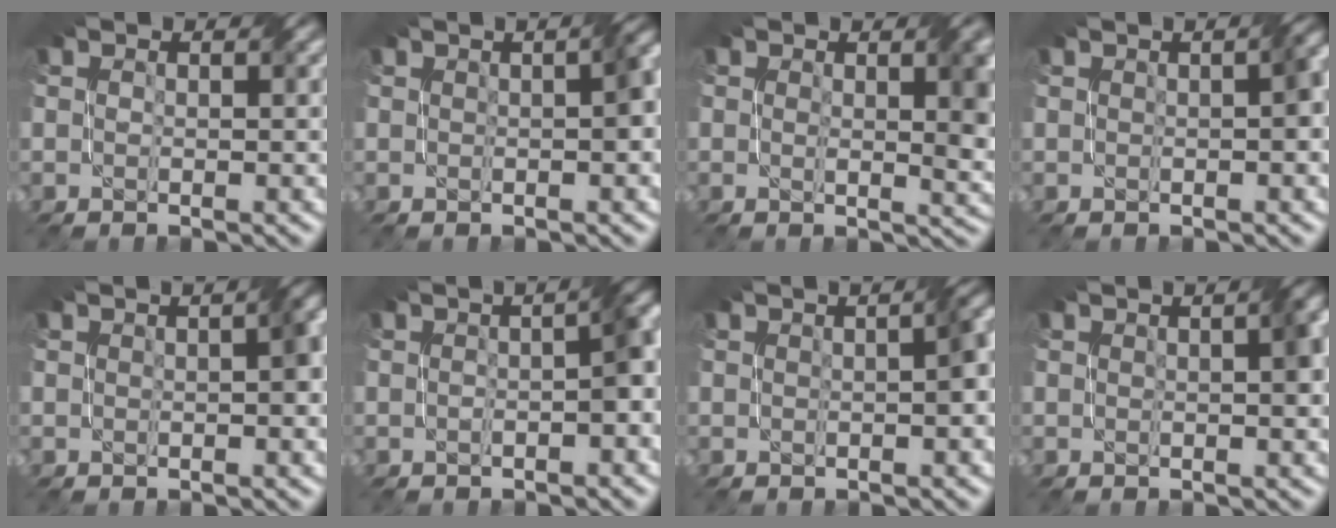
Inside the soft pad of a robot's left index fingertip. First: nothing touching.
{"total": 3.0, "force": [0.3, 0.7, 2.9], "torque": [-0.032, 0.013, 0.007]}
{"total": 4.4, "force": [1.0, 1.3, 4.1], "torque": [-0.050, -0.001, 0.019]}
{"total": 2.6, "force": [0.2, 0.6, 2.6], "torque": [-0.031, 0.011, 0.006]}
{"total": 2.7, "force": [0.3, 0.7, 2.6], "torque": [-0.036, 0.013, 0.004]}
{"total": 4.0, "force": [-0.2, 0.9, 3.8], "torque": [-0.050, 0.016, -0.003]}
{"total": 3.5, "force": [0.3, 0.9, 3.3], "torque": [-0.030, 0.018, 0.005]}
{"total": 3.1, "force": [0.7, 0.8, 2.9], "torque": [-0.037, 0.013, 0.010]}